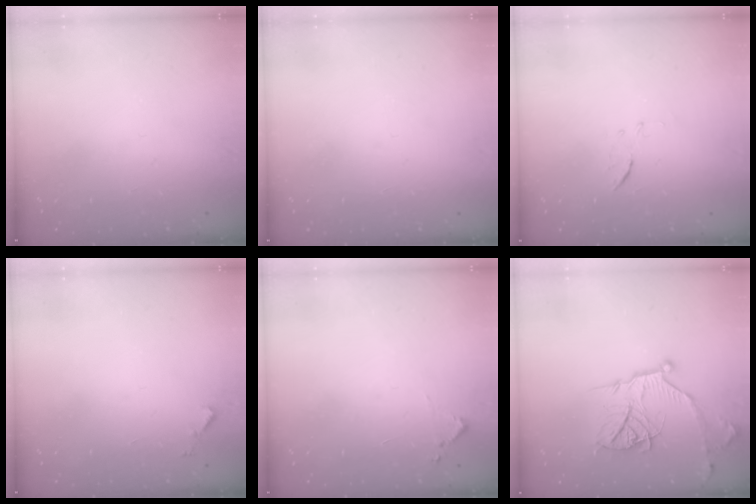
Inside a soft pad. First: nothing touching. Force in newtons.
{"total": 1.5, "press": 1.5, "slide": 0.1}
{"total": 6.2, "press": 6.0, "slide": 1.8}
{"total": 3.3, "press": 3.3, "slide": 0.3}
{"total": 5.7, "press": 5.7, "slide": 0.6}
{"total": 15.2, "press": 15.2, "slide": 1.1}